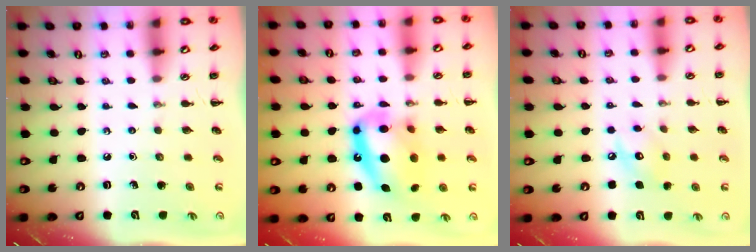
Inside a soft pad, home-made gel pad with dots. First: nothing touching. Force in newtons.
{"total": 16.8, "press": 16.2, "slide": 4.4}
{"total": 7.0, "press": 6.9, "slide": 1.0}